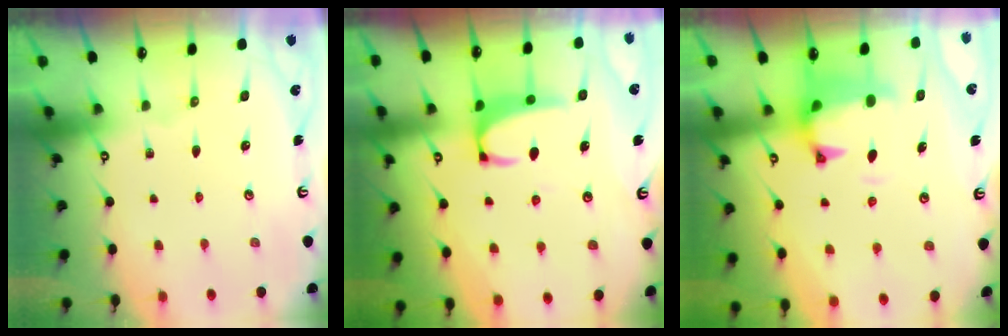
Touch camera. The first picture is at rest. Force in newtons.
{"total": 2.5, "press": 2.4, "slide": 0.8}
{"total": 1.3, "press": 0.1, "slide": 1.2}